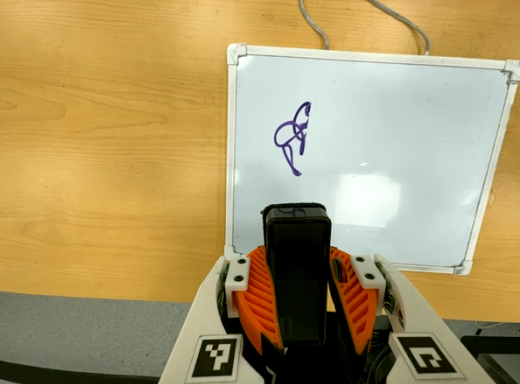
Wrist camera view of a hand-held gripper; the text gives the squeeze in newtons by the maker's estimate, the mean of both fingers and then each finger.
{"total": 10.3, "left": 9.0, "right": 11.7}